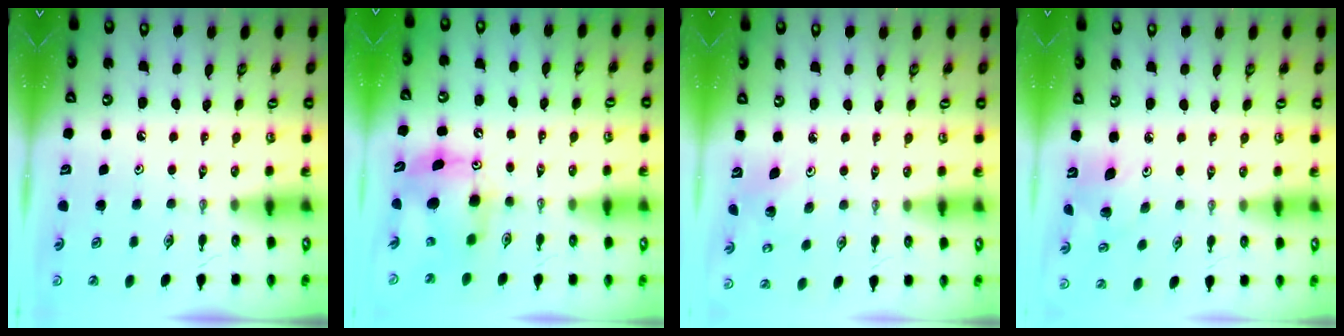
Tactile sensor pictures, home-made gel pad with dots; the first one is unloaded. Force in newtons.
{"total": 9.7, "press": 9.7, "slide": 0.6}
{"total": 2.7, "press": 2.7, "slide": 0.2}
{"total": 5.7, "press": 5.5, "slide": 1.5}